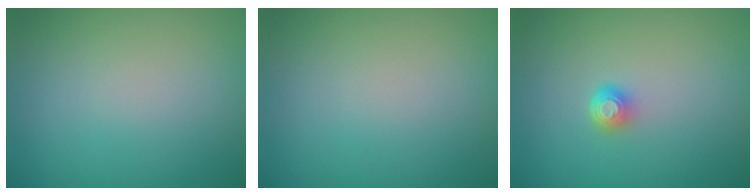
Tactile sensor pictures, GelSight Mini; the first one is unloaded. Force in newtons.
{"total": 0.0}
{"total": 1.6, "press": 1.2, "slide": 1.0}